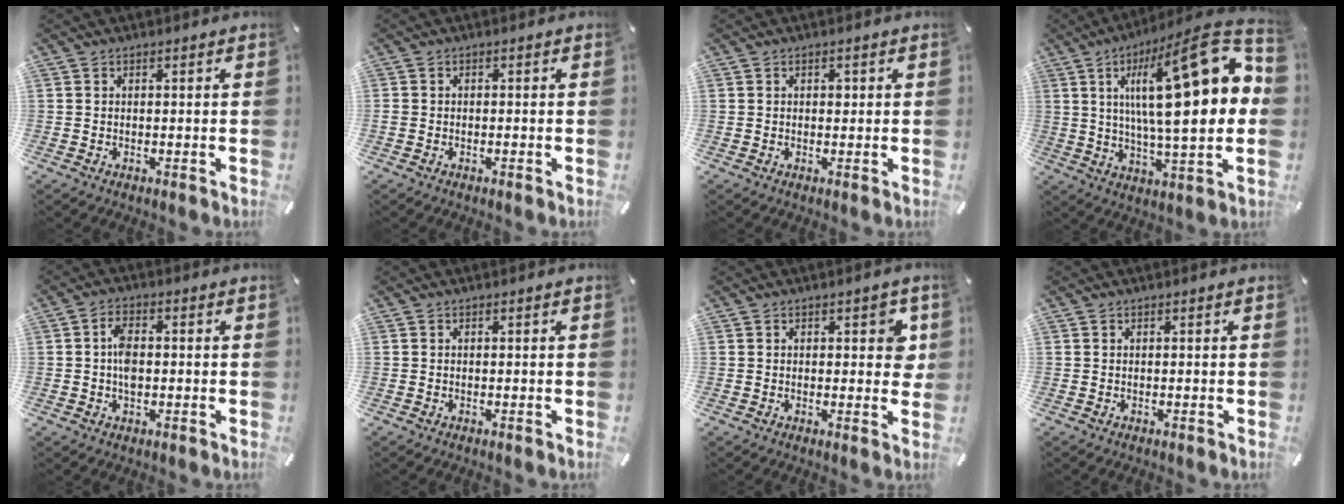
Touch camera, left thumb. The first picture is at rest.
{"total": 0.8, "force": [-0.5, 0.5, 0.4], "torque": [-0.007, 0.001, -0.012]}
{"total": 1.1, "force": [0.2, 0.9, 0.6], "torque": [-0.005, 0.000, 0.000]}
{"total": 26.1, "force": [6.8, 7.5, 24.0], "torque": [-0.377, -0.052, 0.100]}
{"total": 4.7, "force": [-0.2, 2.8, 3.8], "torque": [-0.072, 0.002, -0.007]}
{"total": 0.0}
{"total": 4.6, "force": [1.2, 2.5, 3.7], "torque": [-0.034, -0.007, 0.011]}
{"total": 0.0}